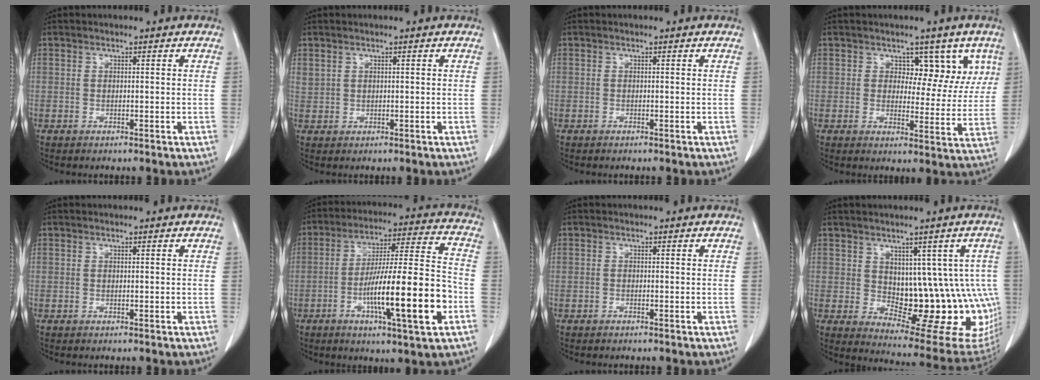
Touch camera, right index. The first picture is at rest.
{"total": 1.4, "force": [0.9, 1.0, 0.3], "torque": [-0.002, 0.015, 0.021]}
{"total": 0.0}
{"total": 6.6, "force": [3.5, 4.2, 3.6], "torque": [-0.015, 0.003, 0.044]}
{"total": 0.0}
{"total": 17.1, "force": [-5.6, 1.1, 16.2], "torque": [-0.271, 0.002, -0.086]}
{"total": 0.0}
{"total": 15.9, "force": [-0.1, 7.8, 13.8], "torque": [-0.127, 0.008, 0.024]}